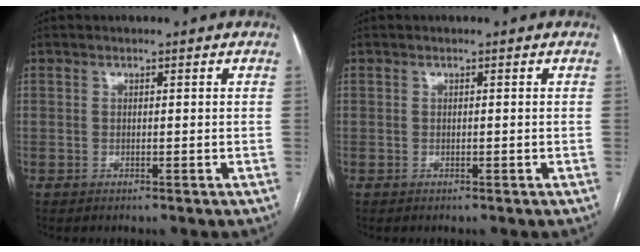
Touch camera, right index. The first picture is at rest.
{"total": 0.0}